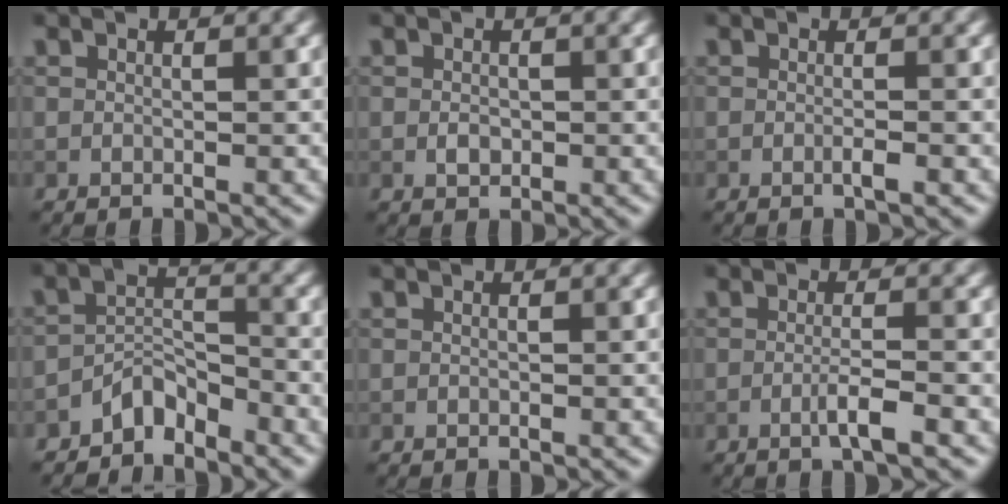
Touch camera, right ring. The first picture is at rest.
{"total": 1.1, "force": [-0.2, 0.8, 0.7], "torque": [-0.011, -0.002, -0.005]}
{"total": 1.1, "force": [-0.4, 0.1, 1.0], "torque": [-0.015, 0.000, -0.009]}
{"total": 3.1, "force": [-2.7, 1.1, 1.1], "torque": [-0.016, 0.014, -0.055]}
{"total": 0.0}
{"total": 2.4, "force": [-0.9, 0.3, 2.2], "torque": [-0.036, 0.003, -0.021]}